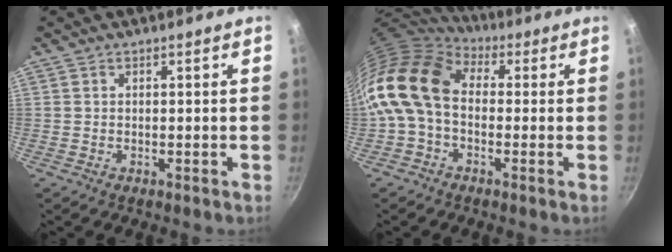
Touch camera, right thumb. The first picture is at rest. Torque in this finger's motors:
{"motor_torque": [2.15, 2.86, 1.52, -1.25, 0.39]}